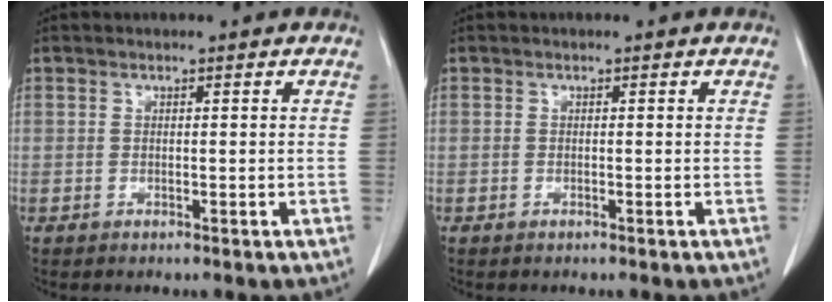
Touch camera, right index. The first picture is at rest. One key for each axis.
{"total": 0.0}